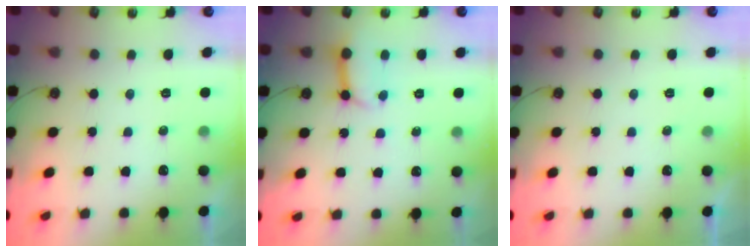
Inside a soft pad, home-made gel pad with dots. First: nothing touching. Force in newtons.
{"total": 9.1, "press": 9.0, "slide": 1.2}
{"total": 0.0}